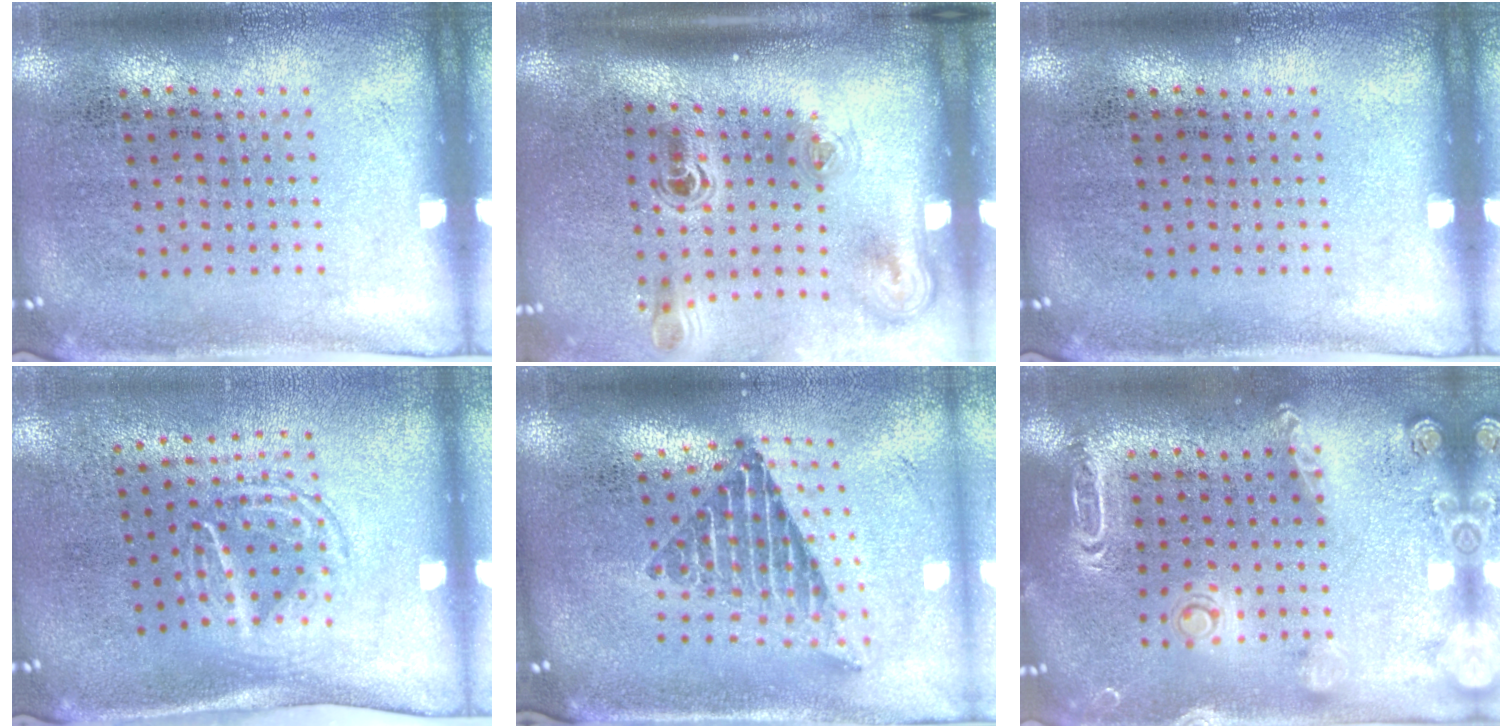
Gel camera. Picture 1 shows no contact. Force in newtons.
{"total": 2.3, "press": 1.5, "slide": 1.8}
{"total": 0.0}
{"total": 1.6, "press": 1.2, "slide": 1.1}
{"total": 2.4, "press": 1.7, "slide": 1.7}
{"total": 2.0, "press": 1.9, "slide": 0.5}